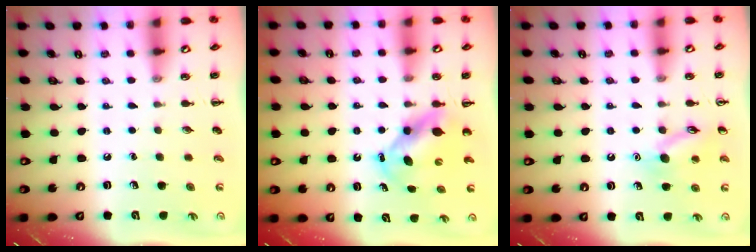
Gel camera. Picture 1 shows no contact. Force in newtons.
{"total": 5.7, "press": 5.6, "slide": 1.2}
{"total": 11.1, "press": 11.1, "slide": 1.0}